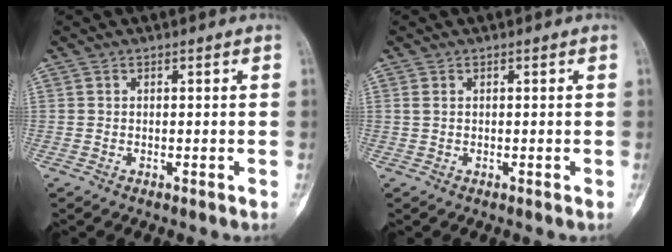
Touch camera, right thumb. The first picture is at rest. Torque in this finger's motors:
{"motor_torque": [-0.23, -0.03, 0.13, 0.02, -0.01]}